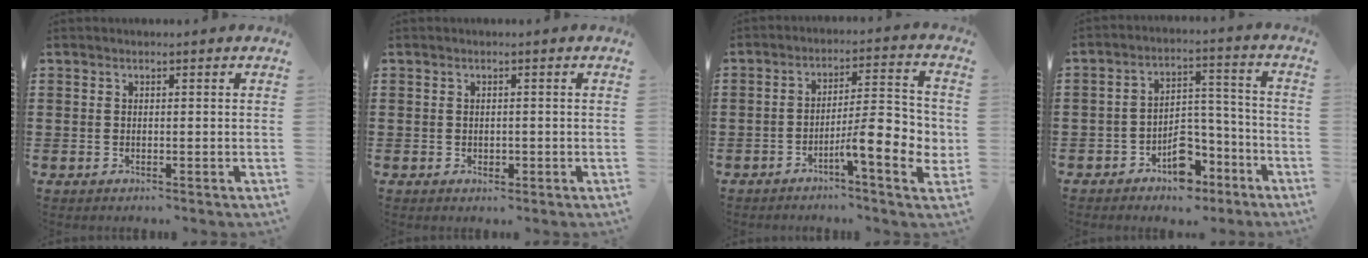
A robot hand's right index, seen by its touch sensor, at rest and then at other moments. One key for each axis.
{"total": 0.8, "fx": -0.1, "fy": 0.7, "fz": 0.4, "tx": -0.010, "ty": 0.003, "tz": -0.002}
{"total": 9.3, "fx": -2.9, "fy": 2.1, "fz": 8.6, "tx": -0.134, "ty": -0.012, "tz": -0.053}
{"total": 7.2, "fx": -4.5, "fy": 4.2, "fz": 3.7, "tx": -0.056, "ty": 0.027, "tz": -0.079}